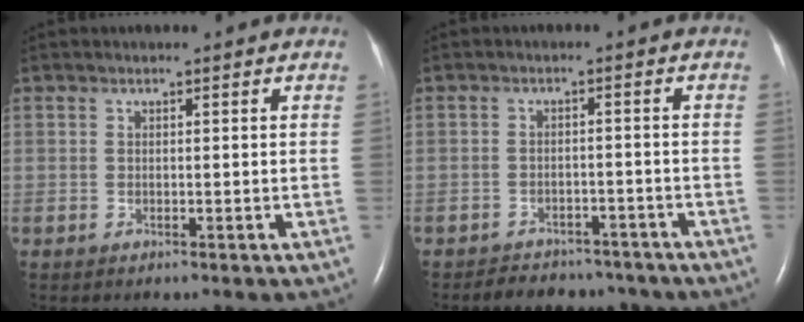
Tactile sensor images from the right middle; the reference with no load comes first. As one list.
[{"total": 8.2, "force": [-7.2, 3.8, 1.3], "torque": [-0.018, 0.005, -0.088]}]